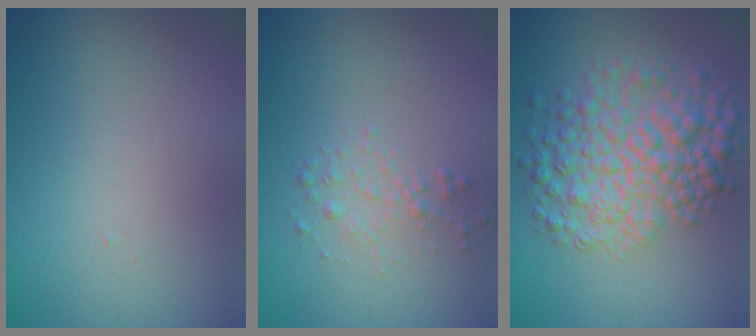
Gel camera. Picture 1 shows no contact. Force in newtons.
{"total": 1.3, "press": 1.3, "slide": 0.0}
{"total": 6.8, "press": 6.8, "slide": 0.2}